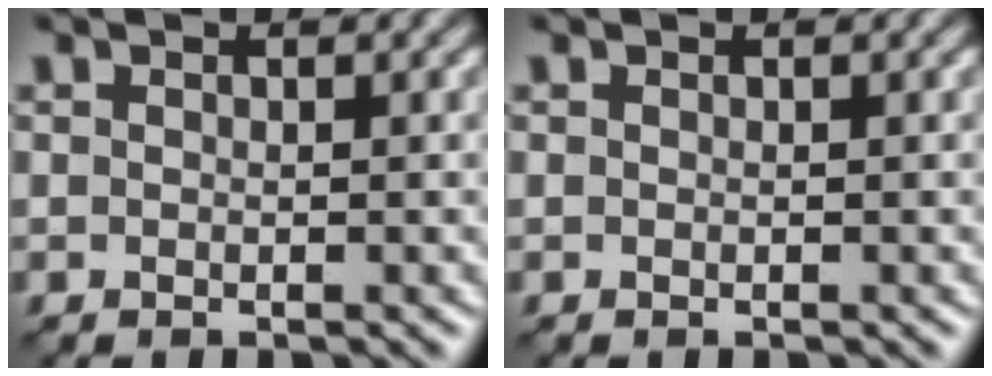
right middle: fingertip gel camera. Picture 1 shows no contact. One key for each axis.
{"total": 0.0}